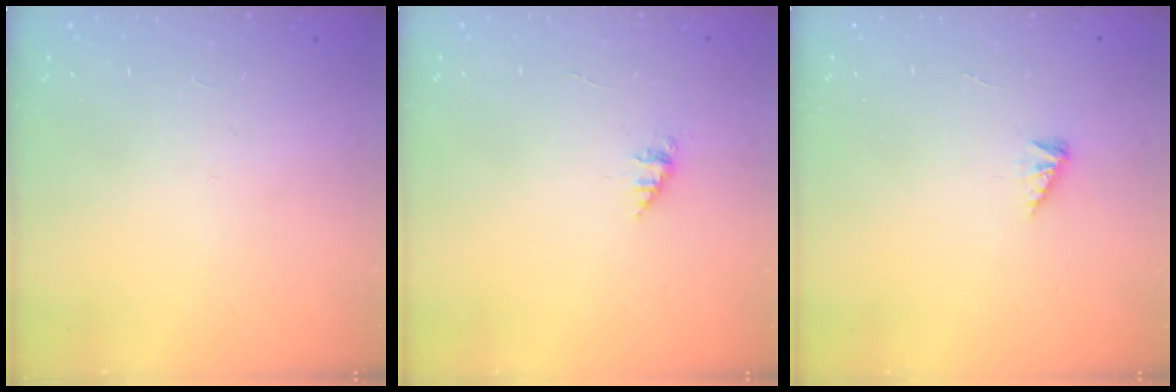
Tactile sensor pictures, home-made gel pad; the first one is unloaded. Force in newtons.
{"total": 1.7, "press": 1.7, "slide": 0.2}
{"total": 1.9, "press": 1.8, "slide": 0.4}